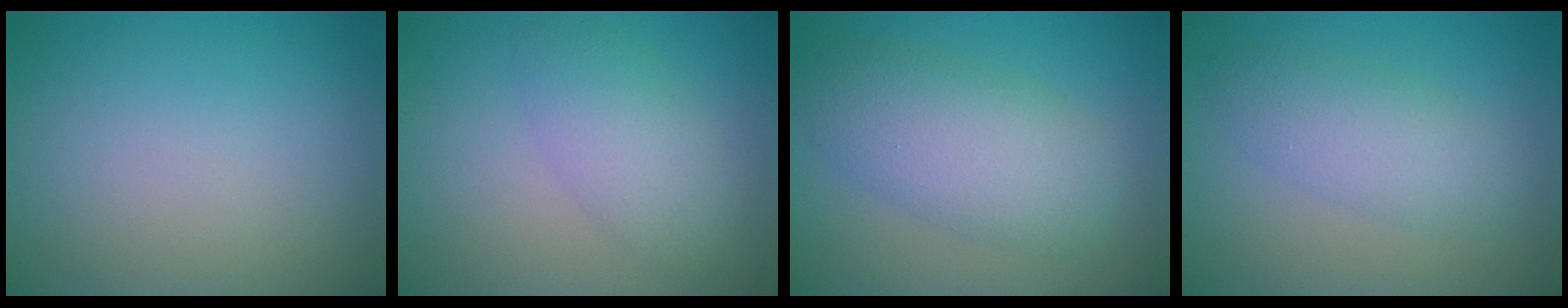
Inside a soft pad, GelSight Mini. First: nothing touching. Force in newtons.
{"total": 3.9, "press": 3.9, "slide": 0.2}
{"total": 6.4, "press": 6.4, "slide": 0.1}
{"total": 3.7, "press": 3.7, "slide": 0.0}